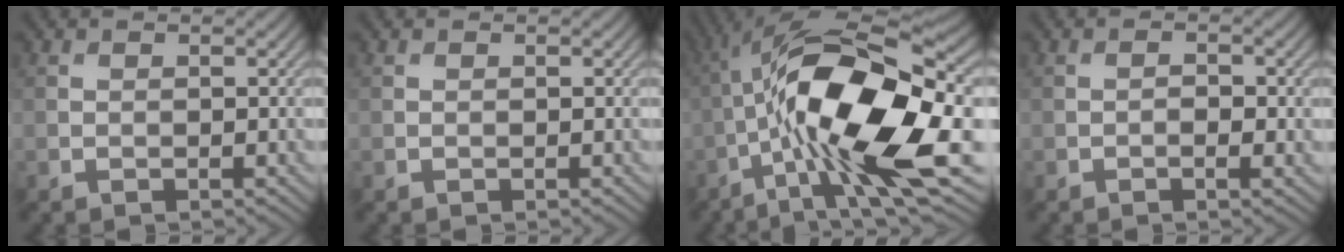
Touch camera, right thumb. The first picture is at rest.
{"total": 0.0}
{"total": 17.9, "force": [-3.3, 6.0, 16.5], "torque": [-0.297, 0.011, -0.060]}
{"total": 2.0, "force": [-0.5, 0.7, 1.8], "torque": [-0.031, -0.001, -0.008]}